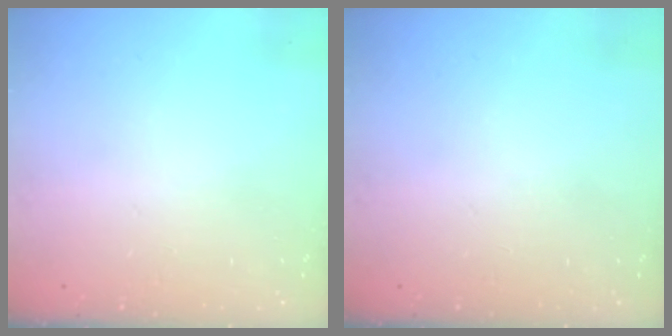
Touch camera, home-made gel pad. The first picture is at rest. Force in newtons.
{"total": 0.0}